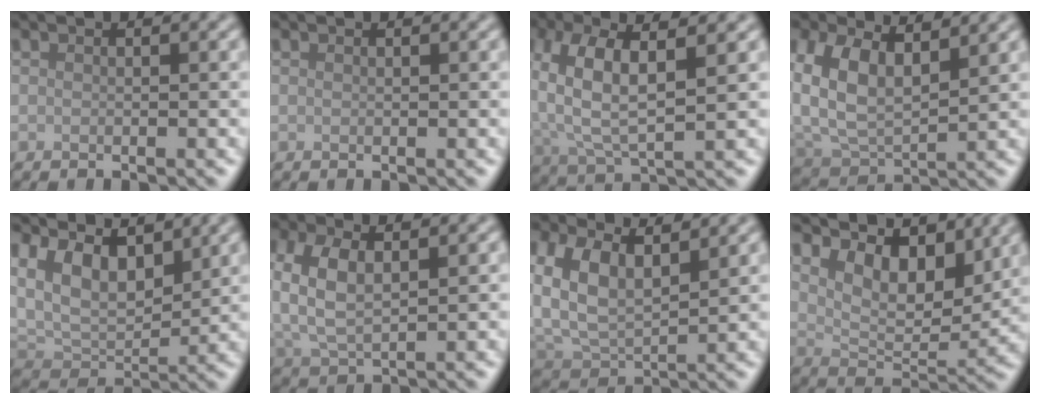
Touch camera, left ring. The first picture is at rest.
{"total": 0.0}
{"total": 7.3, "force": [1.6, 2.9, 6.5], "torque": [-0.140, 0.007, 0.023]}
{"total": 8.1, "force": [3.5, 4.6, 5.7], "torque": [-0.117, 0.006, 0.062]}
{"total": 8.0, "force": [3.8, 4.5, 5.4], "torque": [-0.107, 0.000, 0.067]}
{"total": 4.8, "force": [1.3, 2.4, 4.0], "torque": [-0.089, 0.006, 0.025]}
{"total": 8.0, "force": [3.7, 4.6, 5.5], "torque": [-0.116, 0.007, 0.063]}
{"total": 6.8, "force": [4.0, 3.4, 4.3], "torque": [-0.075, -0.010, 0.061]}